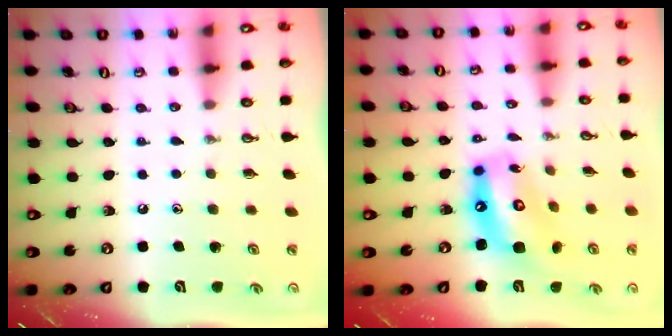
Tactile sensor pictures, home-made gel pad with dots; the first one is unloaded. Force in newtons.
{"total": 15.2, "press": 15.1, "slide": 1.7}